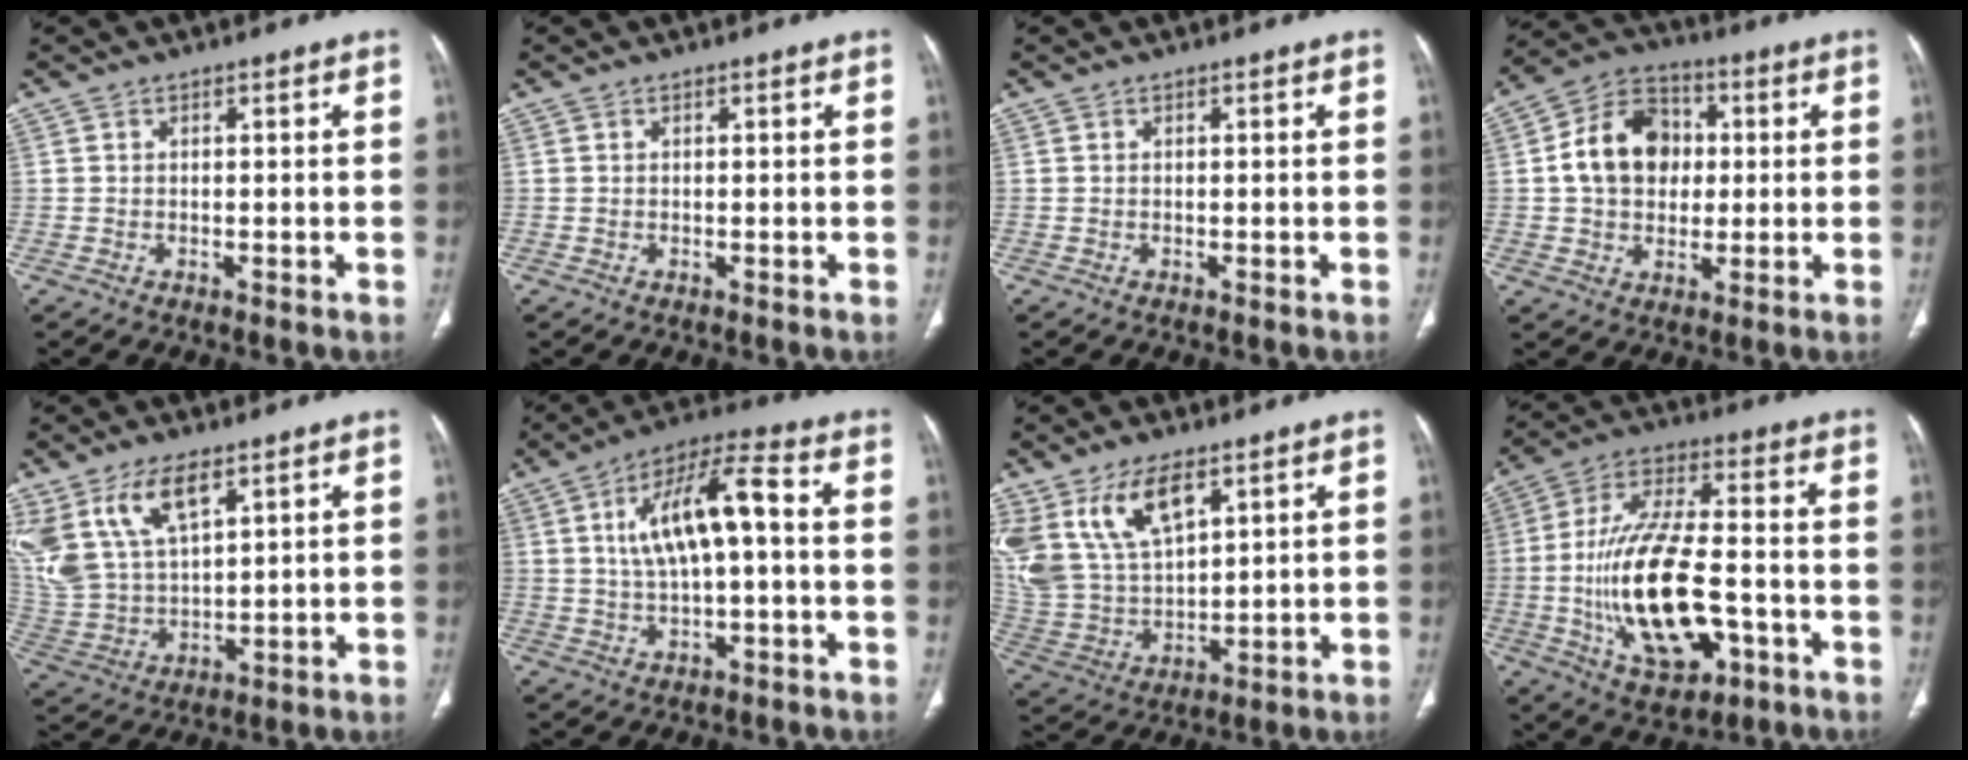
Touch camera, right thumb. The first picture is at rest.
{"total": 0.0}
{"total": 0.0}
{"total": 13.5, "force": [1.3, 10.5, 8.3], "torque": [-0.115, 0.019, 0.016]}
{"total": 15.0, "force": [8.1, 7.2, 10.3], "torque": [-0.205, -0.023, 0.175]}
{"total": 12.5, "force": [1.3, 4.4, 11.6], "torque": [-0.218, 0.033, 0.018]}
{"total": 16.1, "force": [8.5, 8.3, 10.9], "torque": [-0.206, -0.030, 0.184]}
{"total": 20.8, "force": [-4.8, 9.6, 17.9], "torque": [-0.331, 0.023, -0.070]}